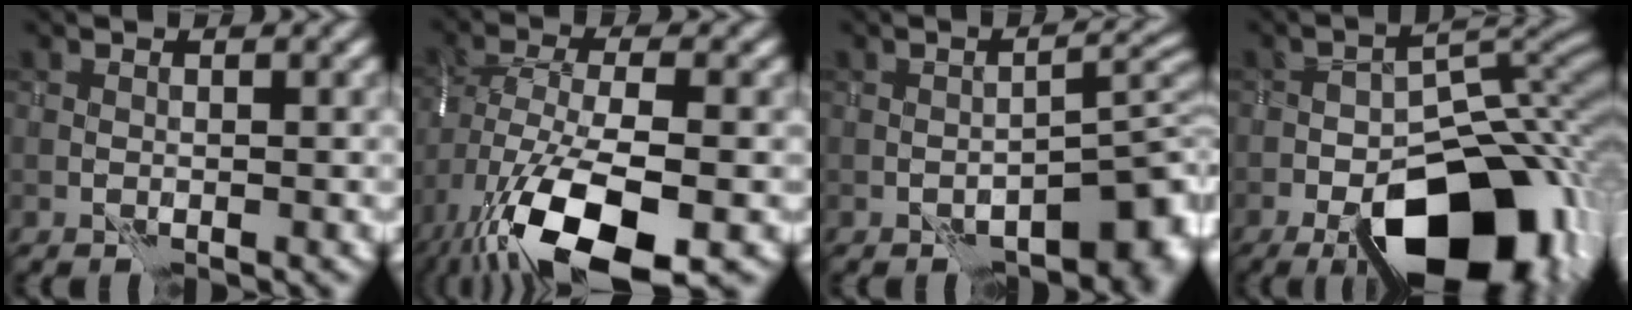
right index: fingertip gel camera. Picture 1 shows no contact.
{"total": 13.3, "force": [-6.5, 5.3, 10.3], "torque": [-0.209, -0.032, -0.115]}
{"total": 8.8, "force": [-4.7, 4.3, 6.1], "torque": [-0.064, -0.015, -0.070]}
{"total": 15.3, "force": [-8.2, 7.6, 10.5], "torque": [-0.117, -0.005, -0.133]}